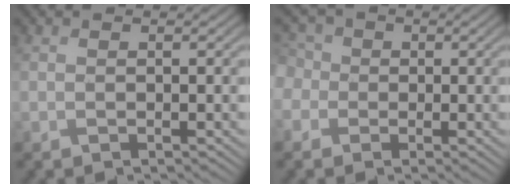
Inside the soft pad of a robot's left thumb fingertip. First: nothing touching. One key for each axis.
{"total": 5.4, "fx": 0.3, "fy": 4.9, "fz": 2.2, "tx": -0.093, "ty": 0.010, "tz": -0.020}